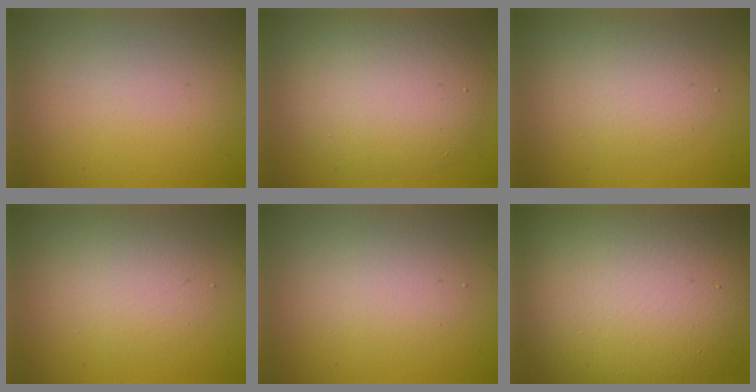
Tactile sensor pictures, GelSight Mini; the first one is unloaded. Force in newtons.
{"total": 7.5, "press": 7.5, "slide": 0.5}
{"total": 2.7, "press": 2.7, "slide": 0.2}
{"total": 2.7, "press": 2.7, "slide": 0.2}
{"total": 2.6, "press": 2.6, "slide": 0.2}
{"total": 18.0, "press": 18.0, "slide": 1.1}